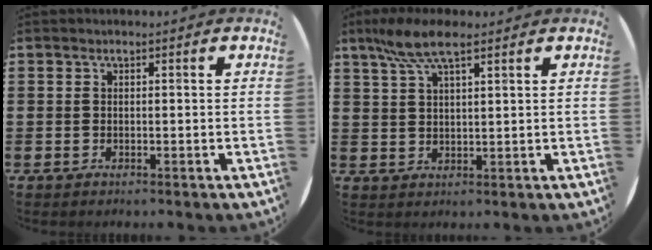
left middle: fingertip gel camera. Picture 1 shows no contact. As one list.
[{"total": 6.3, "force": [4.4, 1.6, 4.3], "torque": [-0.095, 0.001, 0.078]}]